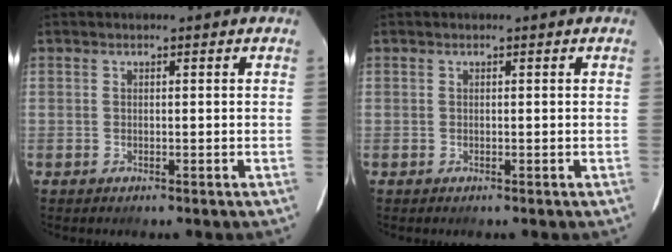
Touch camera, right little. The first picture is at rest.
{"total": 0.0}